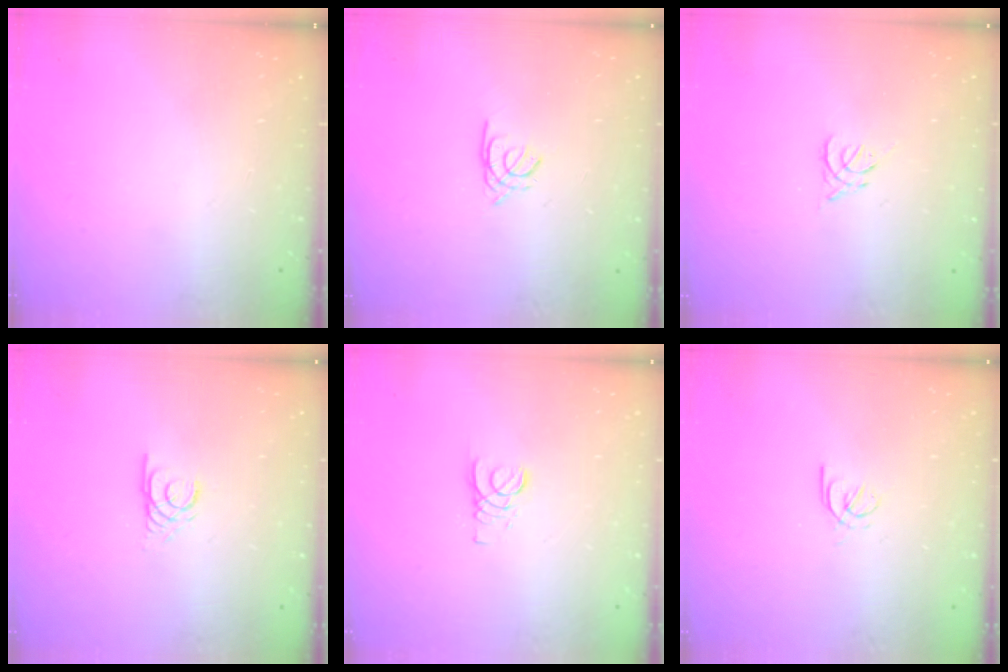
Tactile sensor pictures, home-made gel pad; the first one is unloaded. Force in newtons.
{"total": 1.3, "press": 1.3, "slide": 0.4}
{"total": 1.3, "press": 1.2, "slide": 0.6}
{"total": 2.2, "press": 2.2, "slide": 0.3}
{"total": 2.7, "press": 2.7, "slide": 0.3}
{"total": 1.7, "press": 1.6, "slide": 0.5}